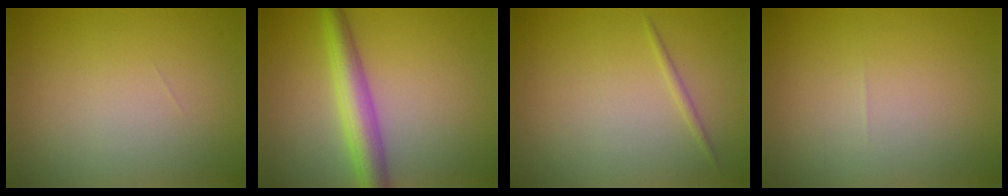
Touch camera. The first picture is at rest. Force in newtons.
{"total": 4.5, "press": 4.5, "slide": 0.1}
{"total": 0.7, "press": 0.7, "slide": 0.1}
{"total": 0.0}